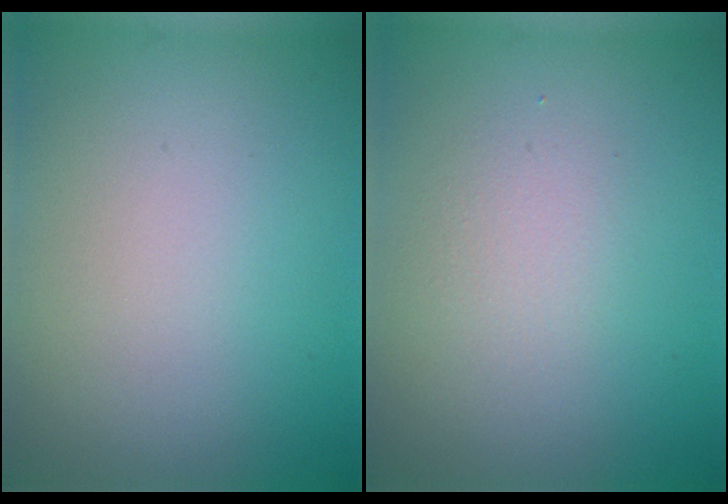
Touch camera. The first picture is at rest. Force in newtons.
{"total": 1.6, "press": 1.6, "slide": 0.0}